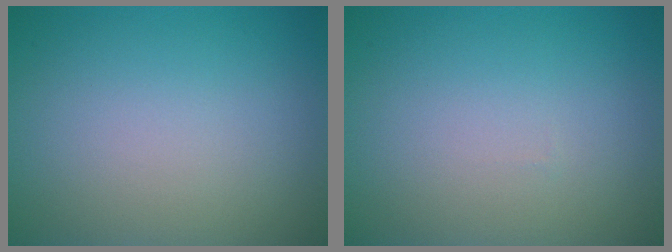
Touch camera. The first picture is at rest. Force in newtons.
{"total": 0.0}